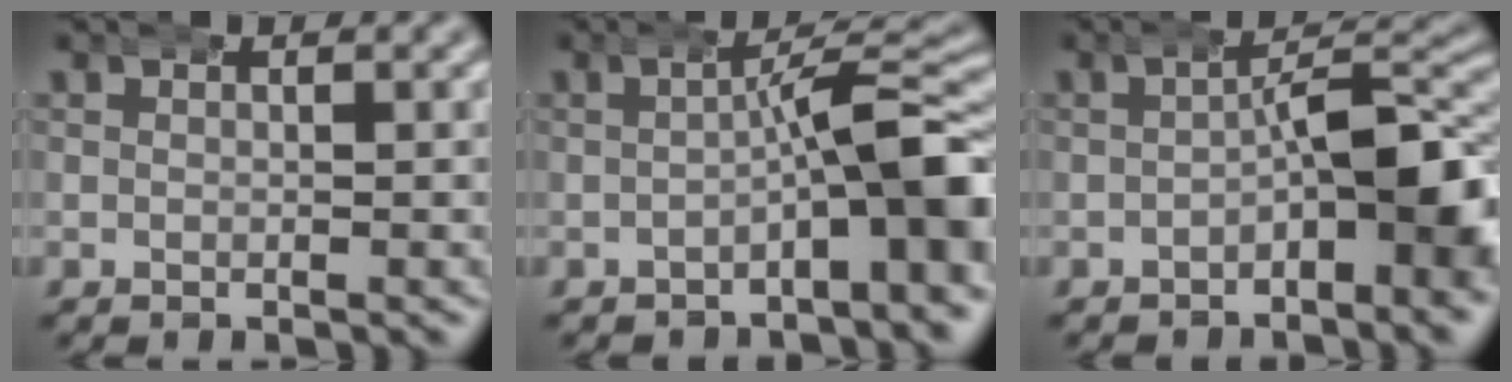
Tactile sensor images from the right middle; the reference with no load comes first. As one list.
[{"total": 5.7, "force": [-1.9, 1.3, 5.2], "torque": [-0.078, 0.003, -0.026]}, {"total": 5.5, "force": [-1.5, 1.7, 5.0], "torque": [-0.068, 0.004, -0.023]}]